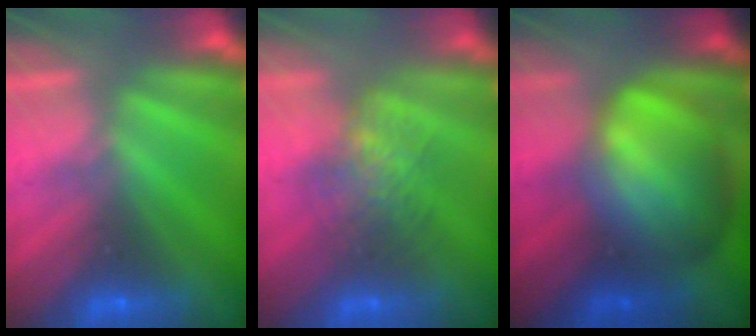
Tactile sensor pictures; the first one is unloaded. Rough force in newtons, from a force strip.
{"total": 4.6}
{"total": 9.4}